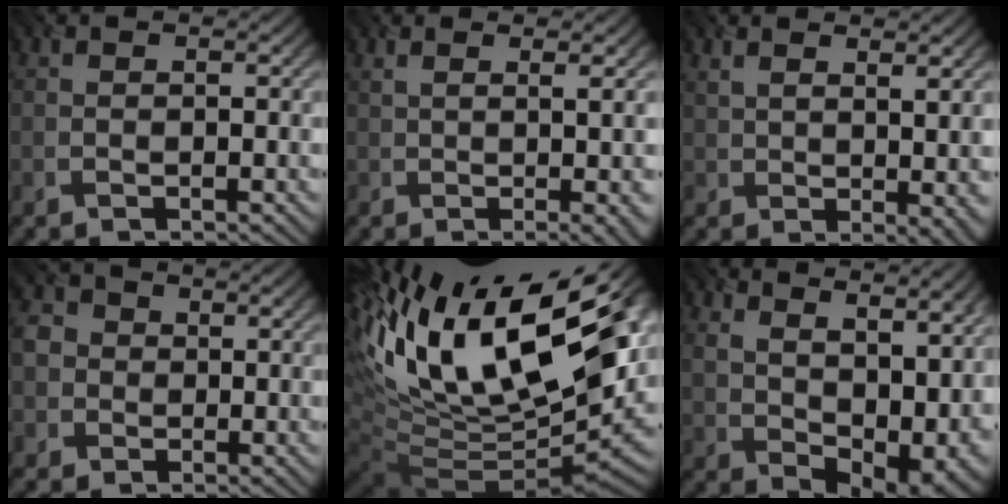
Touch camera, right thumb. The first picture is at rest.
{"total": 6.2, "force": [0.5, 1.8, 5.9], "torque": [-0.062, 0.005, 0.011]}
{"total": 5.1, "force": [2.0, 1.8, 4.4], "torque": [-0.066, 0.001, 0.048]}
{"total": 5.0, "force": [0.0, 4.7, 1.7], "torque": [-0.060, 0.007, -0.014]}
{"total": 20.4, "force": [6.9, 9.3, 16.7], "torque": [-0.288, -0.004, 0.150]}
{"total": 17.2, "force": [6.0, 8.8, 13.5], "torque": [-0.200, 0.021, 0.123]}